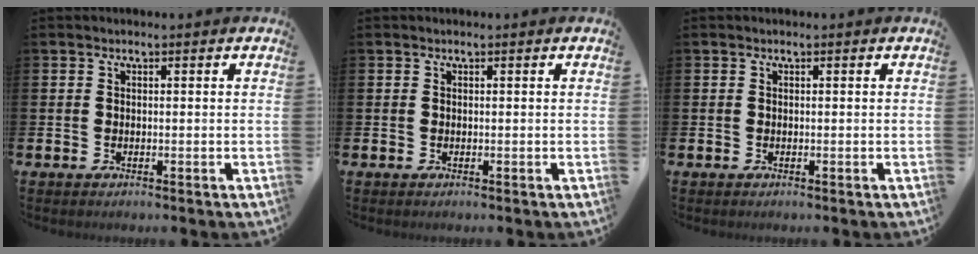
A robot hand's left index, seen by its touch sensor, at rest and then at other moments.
{"total": 0.0}
{"total": 0.0}